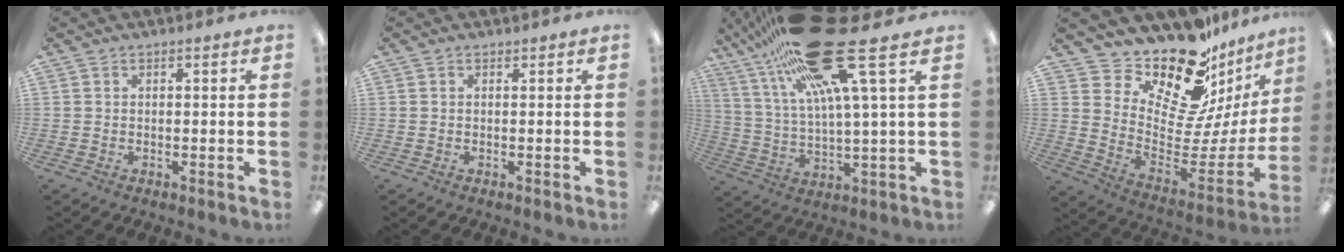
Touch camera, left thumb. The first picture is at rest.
{"total": 0.0}
{"total": 27.3, "force": [15.6, 6.7, 21.4], "torque": [-0.381, -0.074, 0.248]}
{"total": 19.2, "force": [16.6, 6.0, 7.5], "torque": [-0.112, -0.166, 0.279]}